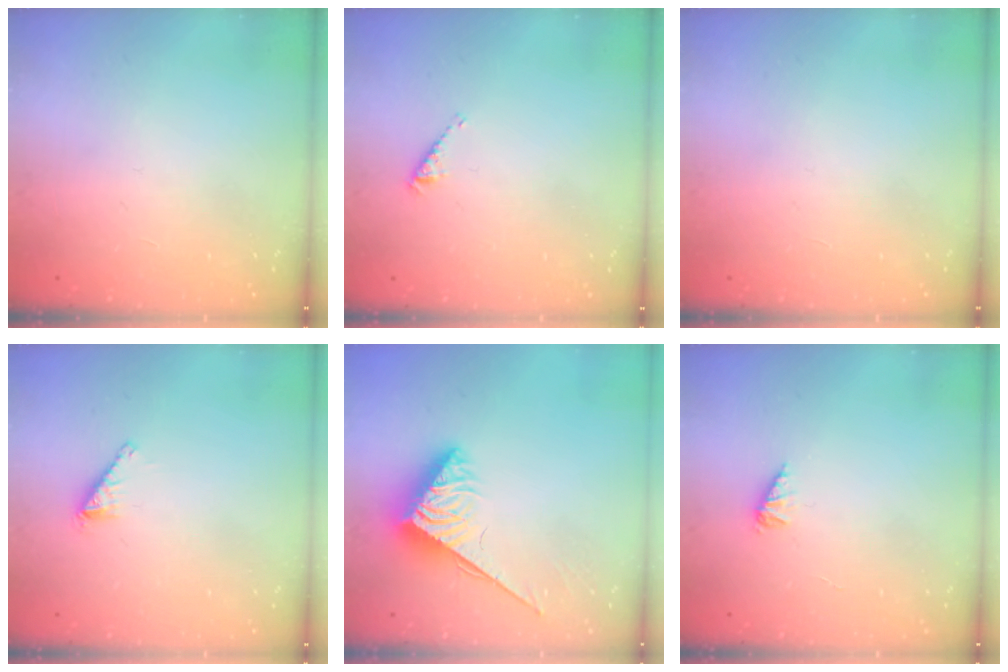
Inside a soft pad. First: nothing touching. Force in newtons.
{"total": 2.9, "press": 2.9, "slide": 0.6}
{"total": 0.0}
{"total": 1.7, "press": 1.7, "slide": 0.2}
{"total": 3.9, "press": 3.9, "slide": 0.5}
{"total": 2.1, "press": 2.1, "slide": 0.3}